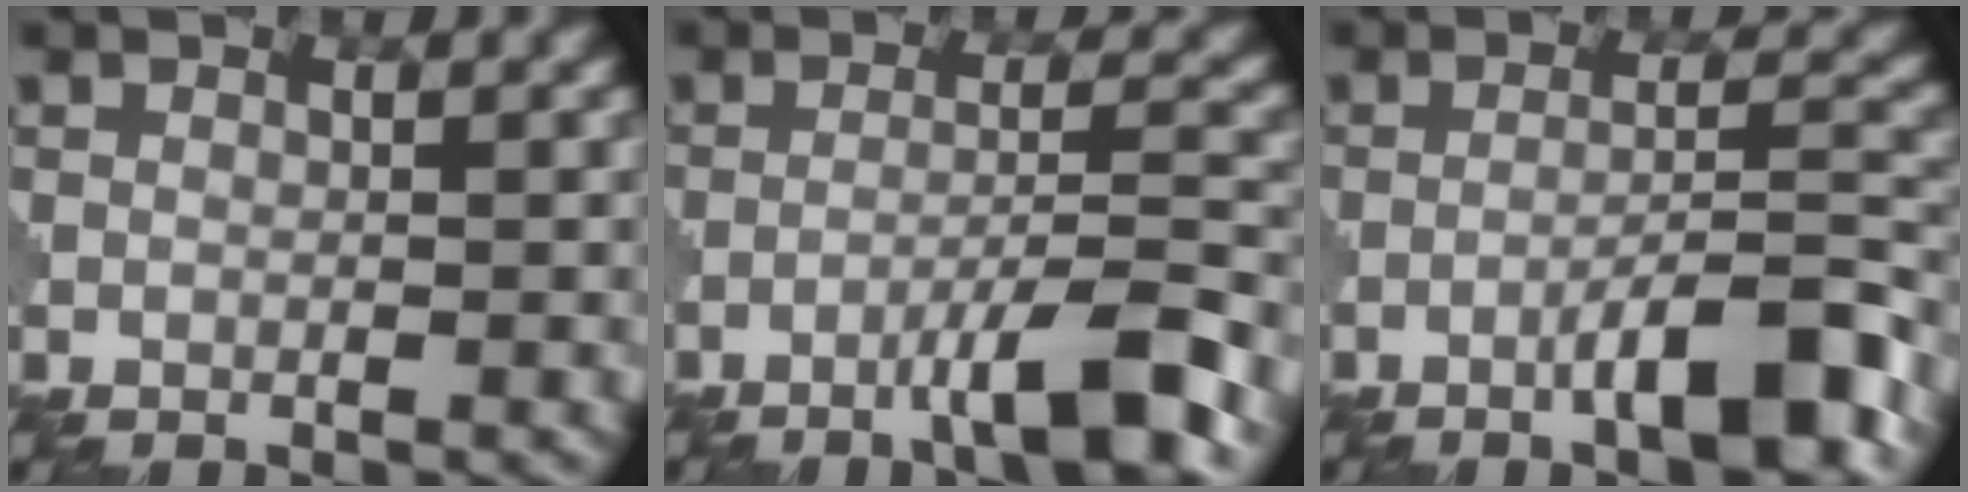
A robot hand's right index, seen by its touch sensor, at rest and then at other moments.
{"total": 6.1, "force": [-3.8, 0.4, 4.8], "torque": [-0.070, 0.013, -0.072]}
{"total": 6.2, "force": [-3.6, 0.9, 4.9], "torque": [-0.069, 0.015, -0.062]}